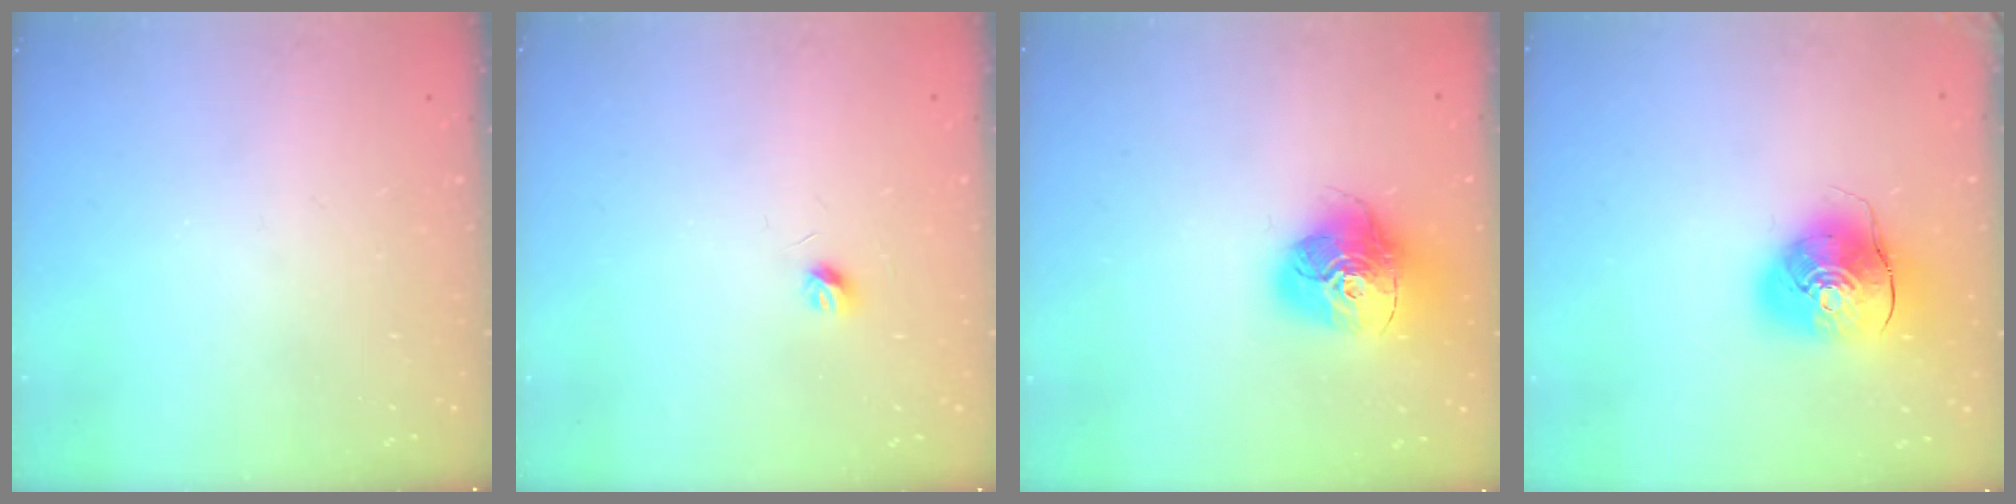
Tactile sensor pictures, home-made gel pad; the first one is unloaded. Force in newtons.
{"total": 3.6, "press": 3.5, "slide": 0.7}
{"total": 17.3, "press": 17.3, "slide": 1.6}
{"total": 11.1, "press": 11.0, "slide": 2.0}